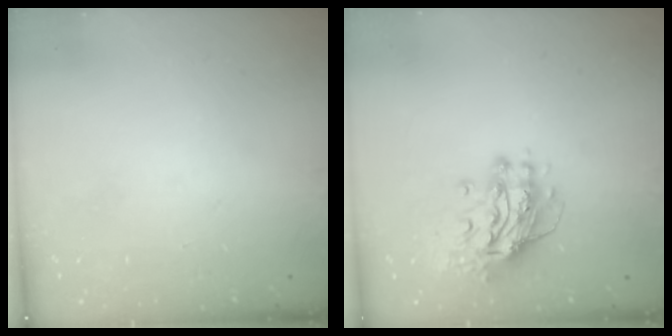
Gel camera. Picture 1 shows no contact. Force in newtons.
{"total": 13.2, "press": 13.1, "slide": 1.2}